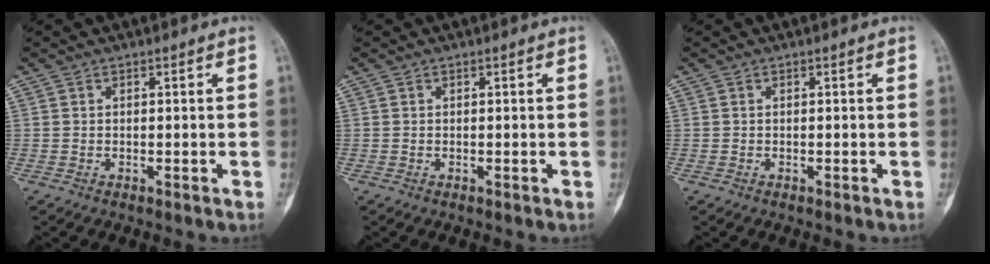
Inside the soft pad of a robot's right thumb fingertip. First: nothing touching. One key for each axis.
{"total": 0.0}
{"total": 0.0}